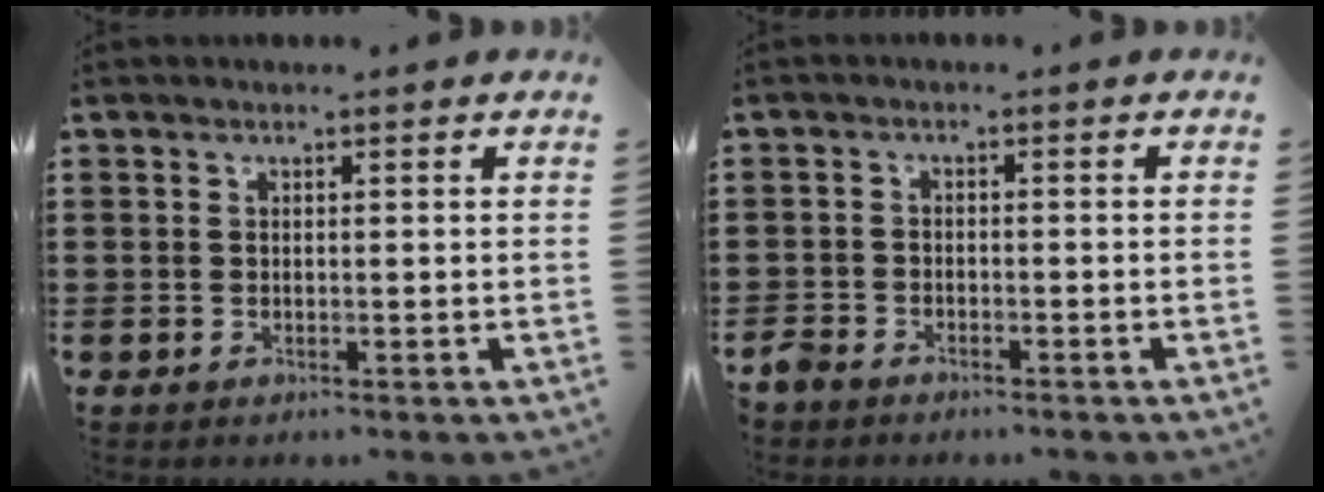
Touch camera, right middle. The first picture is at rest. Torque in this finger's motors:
{"motor_torque": [0.11, -0.04, 0.04, 0.04]}